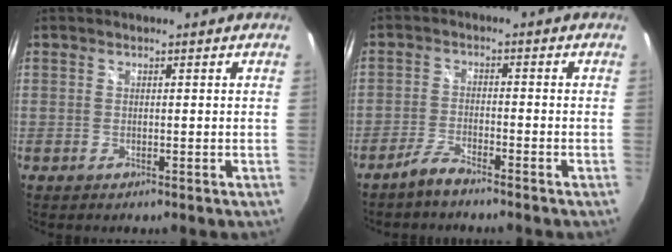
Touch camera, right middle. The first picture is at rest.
{"total": 3.5, "force": [-3.1, 0.3, 1.6], "torque": [-0.050, 0.002, -0.062]}